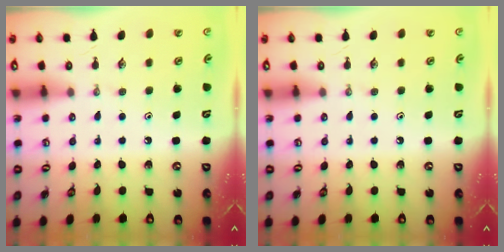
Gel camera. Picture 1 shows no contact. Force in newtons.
{"total": 0.0}